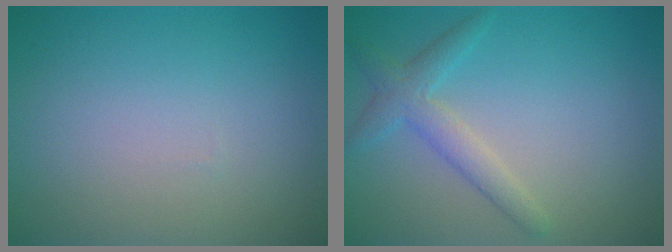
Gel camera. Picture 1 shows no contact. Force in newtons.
{"total": 2.7, "press": 2.7, "slide": 0.1}